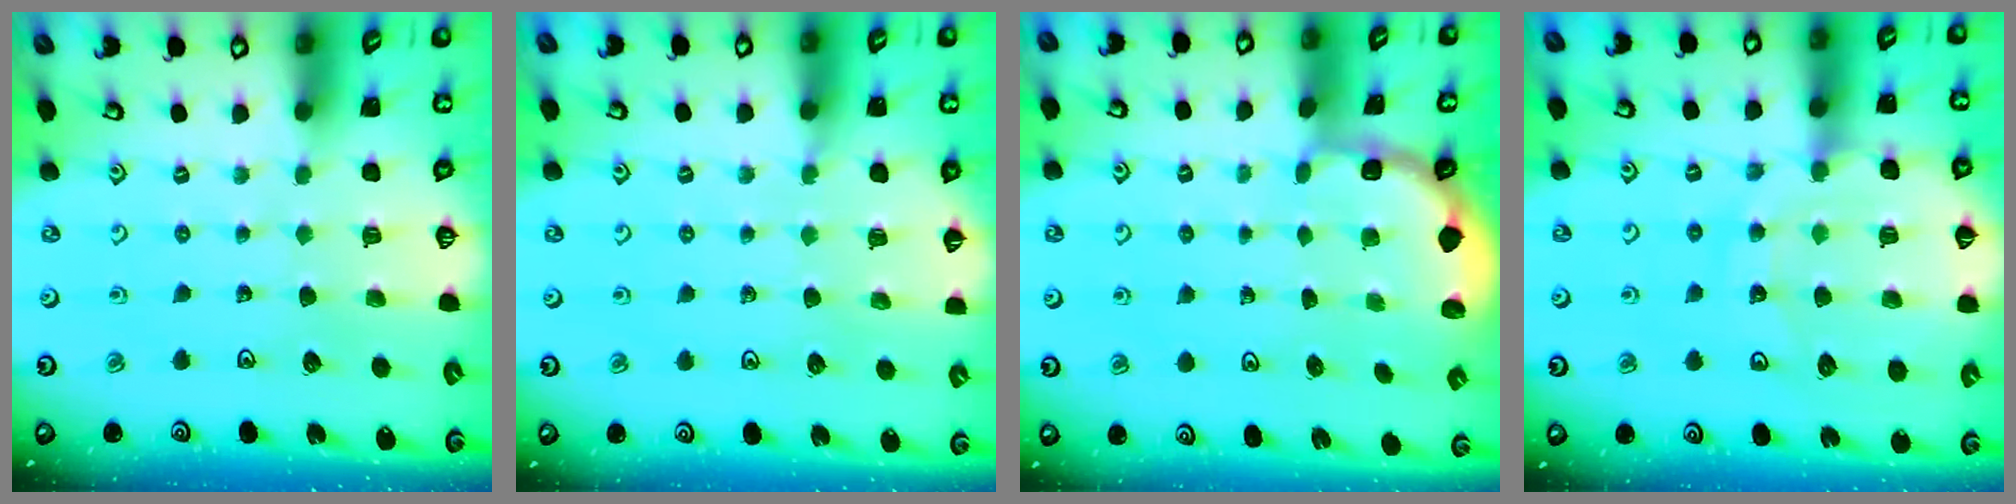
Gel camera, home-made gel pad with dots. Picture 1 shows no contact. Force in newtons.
{"total": 4.5, "press": 3.9, "slide": 2.2}
{"total": 1.9, "press": 1.8, "slide": 0.7}
{"total": 15.2, "press": 14.8, "slide": 3.4}